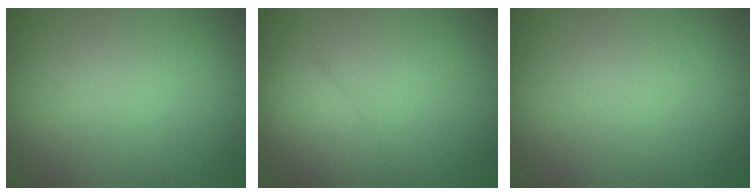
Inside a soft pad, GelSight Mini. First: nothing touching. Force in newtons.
{"total": 2.4, "press": 2.4, "slide": 0.1}
{"total": 0.0}